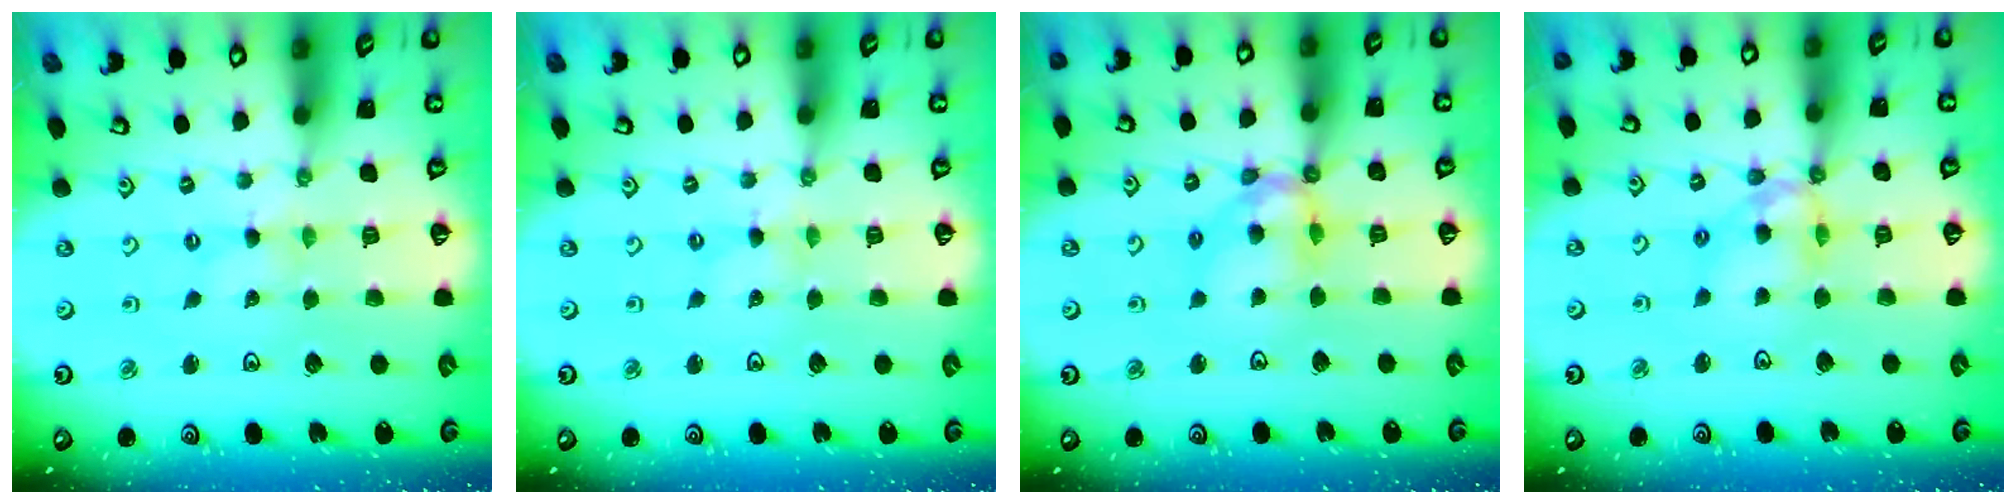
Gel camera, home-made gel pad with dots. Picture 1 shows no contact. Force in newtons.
{"total": 0.0}
{"total": 10.7, "press": 10.6, "slide": 1.2}
{"total": 10.8, "press": 10.8, "slide": 0.9}